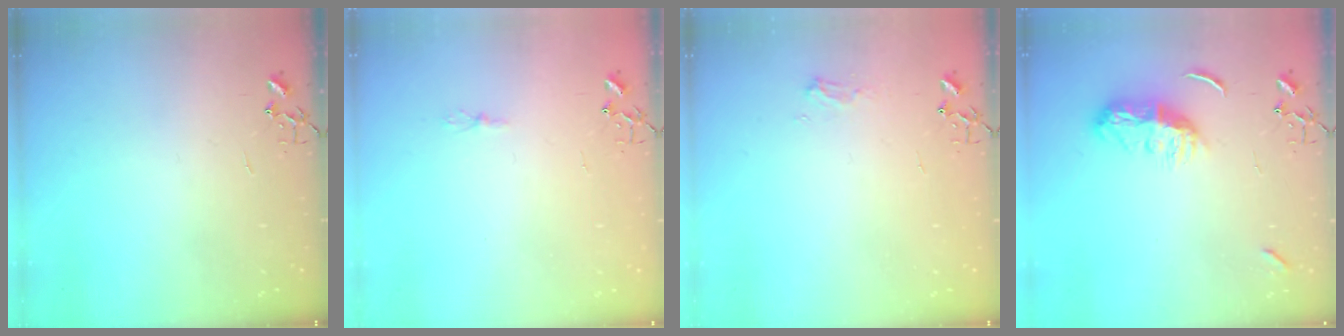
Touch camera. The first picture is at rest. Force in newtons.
{"total": 4.1, "press": 4.1, "slide": 0.5}
{"total": 6.0, "press": 6.0, "slide": 0.7}
{"total": 9.1, "press": 9.1, "slide": 0.8}